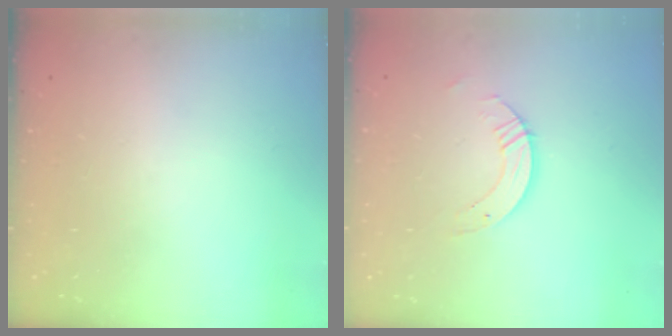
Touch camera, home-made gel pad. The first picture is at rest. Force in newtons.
{"total": 4.7, "press": 4.7, "slide": 0.3}